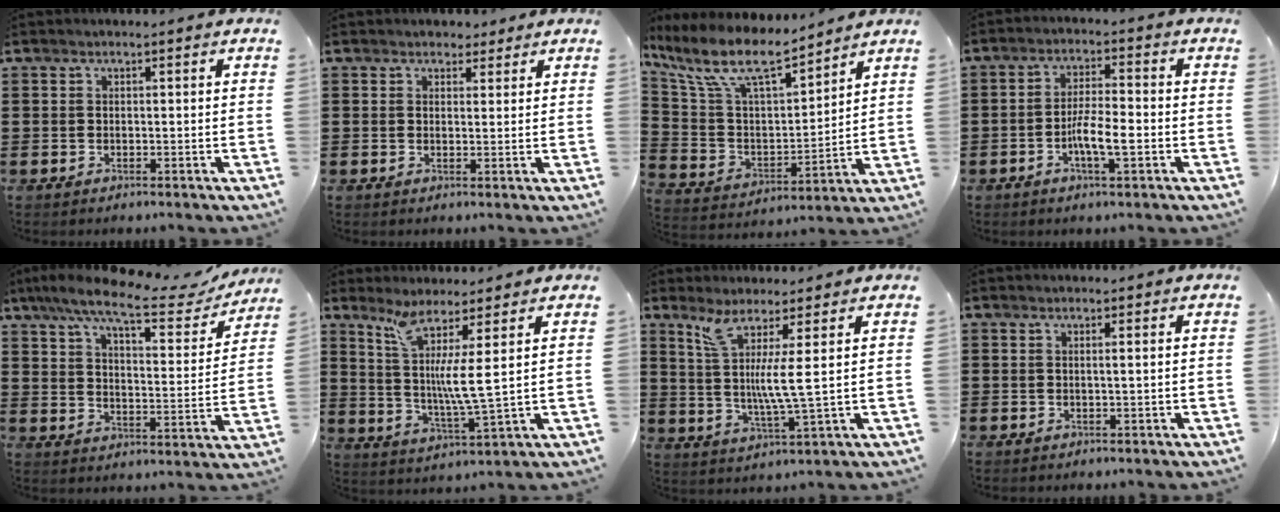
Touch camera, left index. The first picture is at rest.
{"total": 2.0, "force": [1.6, 1.1, 0.1], "torque": [0.000, 0.004, 0.028]}
{"total": 10.3, "force": [8.0, 2.6, 5.9], "torque": [-0.148, -0.044, 0.138]}
{"total": 5.4, "force": [-1.9, 1.1, 5.0], "torque": [-0.096, 0.001, -0.040]}
{"total": 10.5, "force": [8.4, 1.7, 6.1], "torque": [-0.133, -0.041, 0.136]}
{"total": 6.5, "force": [3.3, -1.0, 5.5], "torque": [-0.121, -0.026, 0.052]}
{"total": 6.5, "force": [2.7, -0.8, 5.9], "torque": [-0.124, -0.009, 0.044]}
{"total": 0.8, "force": [0.2, -0.3, 0.7], "torque": [-0.012, -0.007, 0.004]}